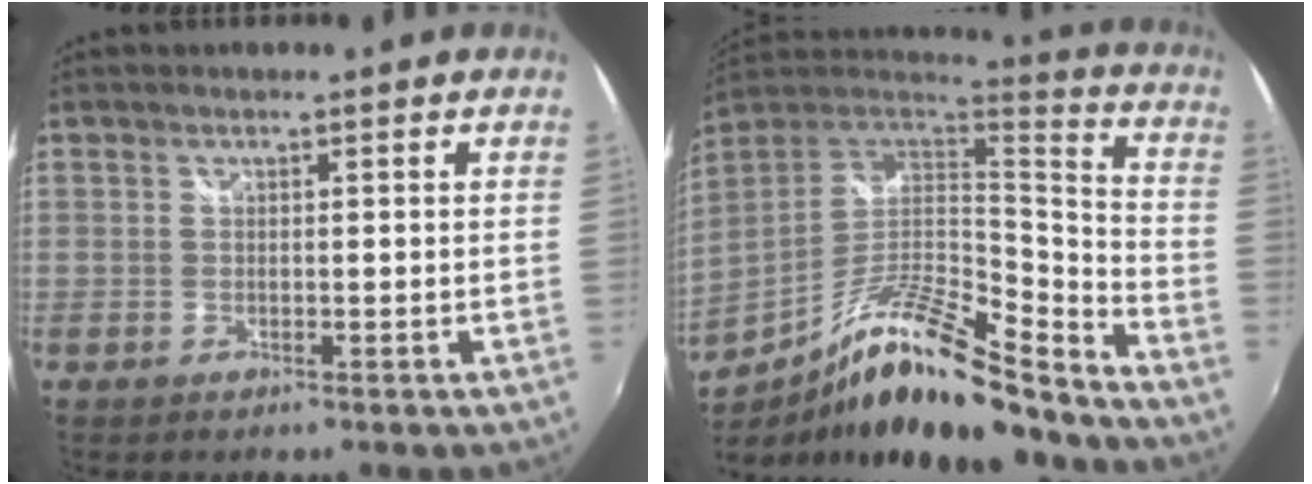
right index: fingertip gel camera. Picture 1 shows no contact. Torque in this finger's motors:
{"motor_torque": [0.24, -0.78, 0.69, 0.17]}